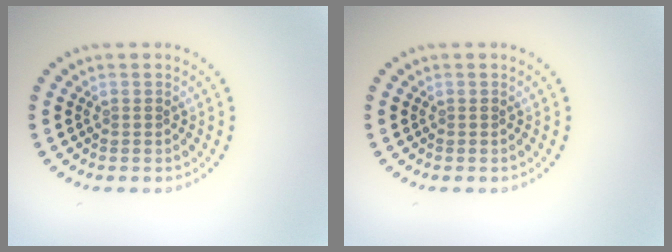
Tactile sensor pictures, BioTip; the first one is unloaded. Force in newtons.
{"total": 0.0}